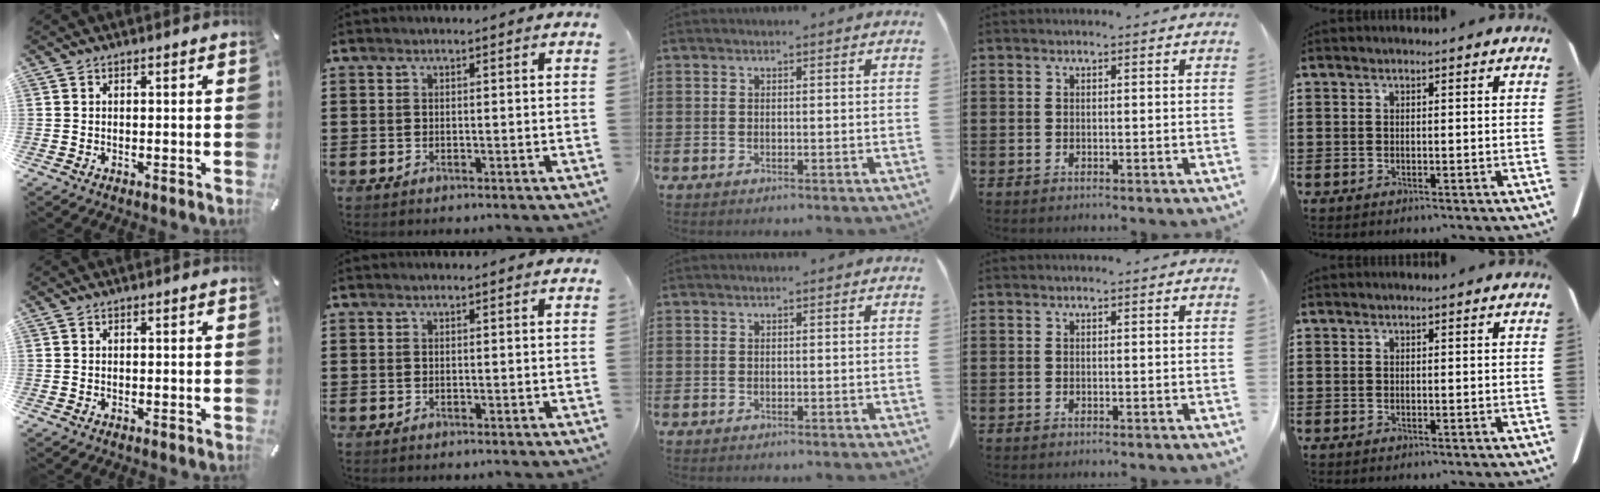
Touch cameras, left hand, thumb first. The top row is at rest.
{}